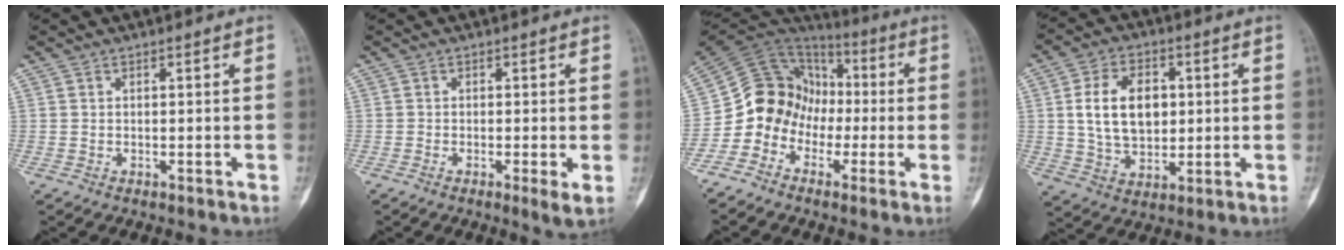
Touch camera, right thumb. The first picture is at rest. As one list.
[{"total": 2.4, "force": [-0.5, 0.3, 2.4], "torque": [-0.040, -0.009, -0.014]}, {"total": 12.9, "force": [-3.7, 11.4, 4.7], "torque": [-0.046, 0.078, -0.075]}, {"total": 12.7, "force": [1.9, 8.5, 9.2], "torque": [-0.136, -0.004, 0.039]}]